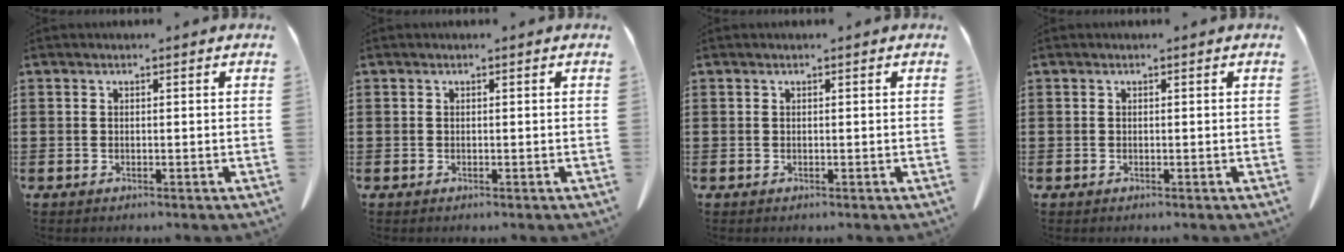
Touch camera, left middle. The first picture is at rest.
{"total": 0.0}
{"total": 0.0}
{"total": 0.0}